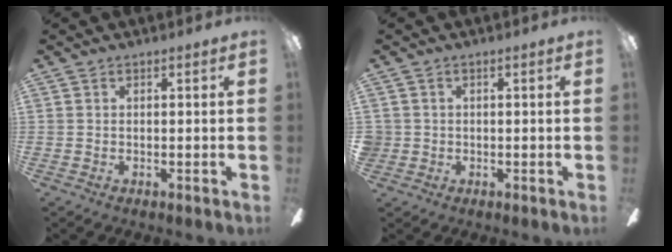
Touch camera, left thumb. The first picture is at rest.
{"total": 1.7, "force": [0.2, 1.7, 0.3], "torque": [-0.007, 0.004, 0.002]}